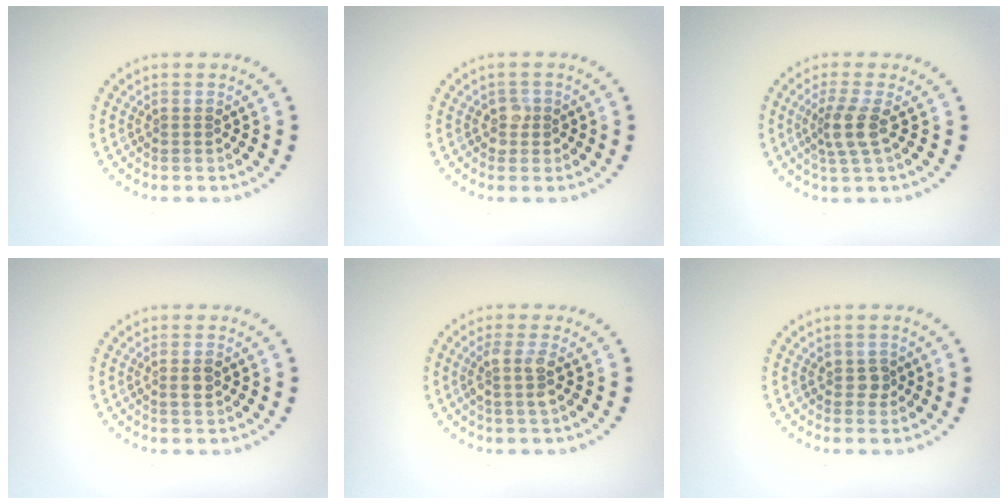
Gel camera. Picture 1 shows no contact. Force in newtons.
{"total": 1.4, "press": 1.3, "slide": 0.7}
{"total": 2.8, "press": 2.1, "slide": 1.8}
{"total": 1.1, "press": 1.0, "slide": 0.4}
{"total": 2.0, "press": 1.6, "slide": 1.2}
{"total": 0.9, "press": 0.8, "slide": 0.3}